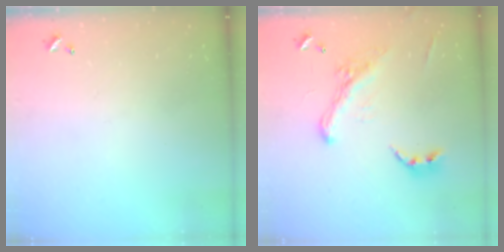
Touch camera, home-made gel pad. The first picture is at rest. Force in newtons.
{"total": 5.1, "press": 4.9, "slide": 1.4}